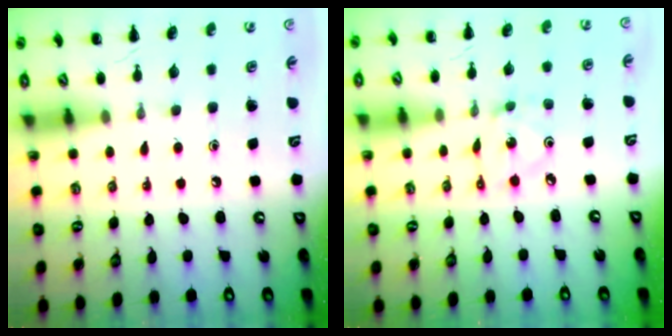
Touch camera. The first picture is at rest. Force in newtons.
{"total": 2.2, "press": 2.1, "slide": 0.5}